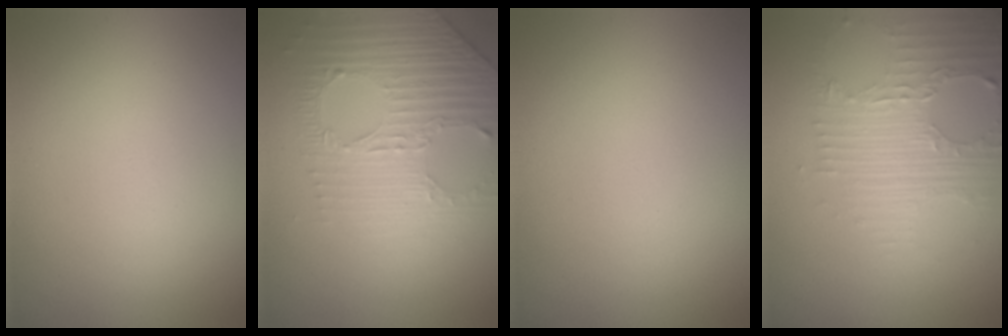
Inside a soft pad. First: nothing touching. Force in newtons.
{"total": 4.4, "press": 3.2, "slide": 3.0}
{"total": 0.0}
{"total": 4.7, "press": 3.2, "slide": 3.4}